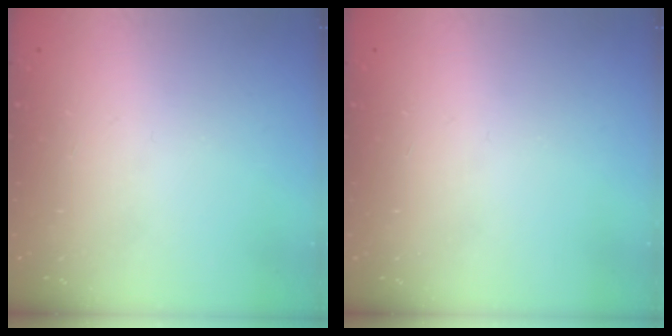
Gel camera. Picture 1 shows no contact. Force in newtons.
{"total": 0.0}